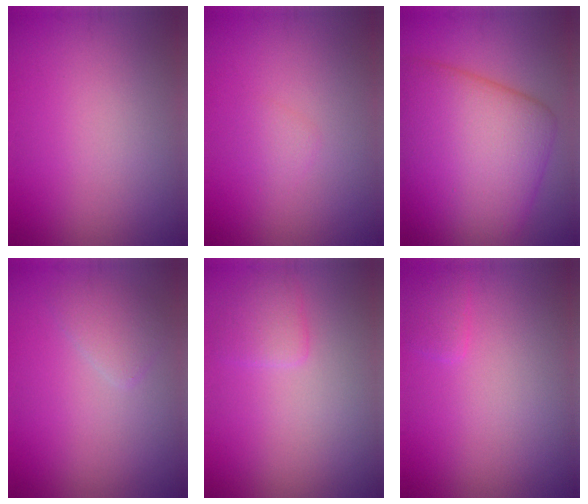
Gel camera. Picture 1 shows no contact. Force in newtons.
{"total": 1.0, "press": 1.0, "slide": 0.1}
{"total": 12.3, "press": 12.3, "slide": 0.3}
{"total": 1.7, "press": 1.7, "slide": 0.2}
{"total": 1.6, "press": 1.6, "slide": 0.1}
{"total": 1.0, "press": 1.0, "slide": 0.1}